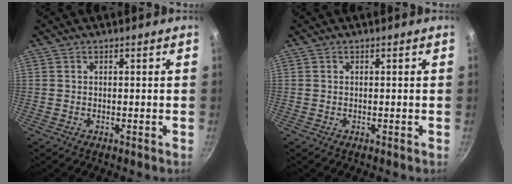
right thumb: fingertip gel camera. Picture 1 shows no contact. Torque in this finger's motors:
{"motor_torque": [-0.16, 0.13, 0.01, 0.00, 0.01]}